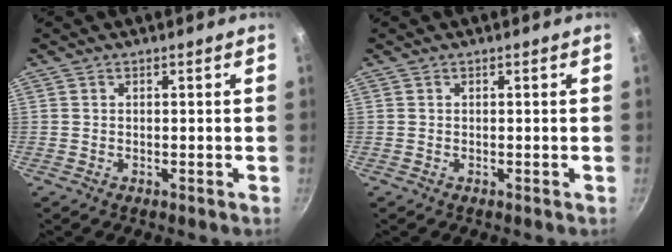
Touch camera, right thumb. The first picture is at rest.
{"total": 0.0}